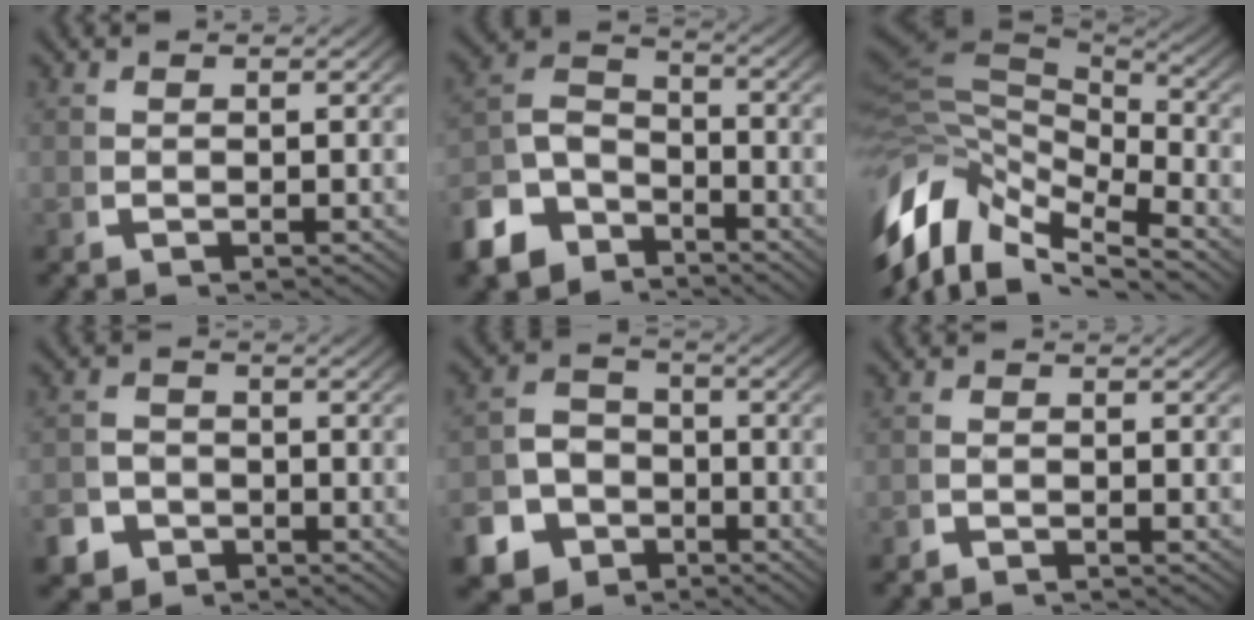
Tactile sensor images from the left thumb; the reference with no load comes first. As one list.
[{"total": 9.3, "force": [-3.6, 6.9, 5.0], "torque": [-0.090, -0.026, -0.060]}, {"total": 13.3, "force": [-1.6, 8.6, 10.0], "torque": [-0.223, -0.030, -0.006]}, {"total": 4.8, "force": [-3.3, 3.3, 1.0], "torque": [-0.020, -0.021, -0.053]}, {"total": 11.9, "force": [-5.3, 9.7, 4.5], "torque": [-0.070, -0.034, -0.094]}, {"total": 0.9, "force": [-0.9, 0.1, 0.0], "torque": [0.005, -0.003, -0.020]}]